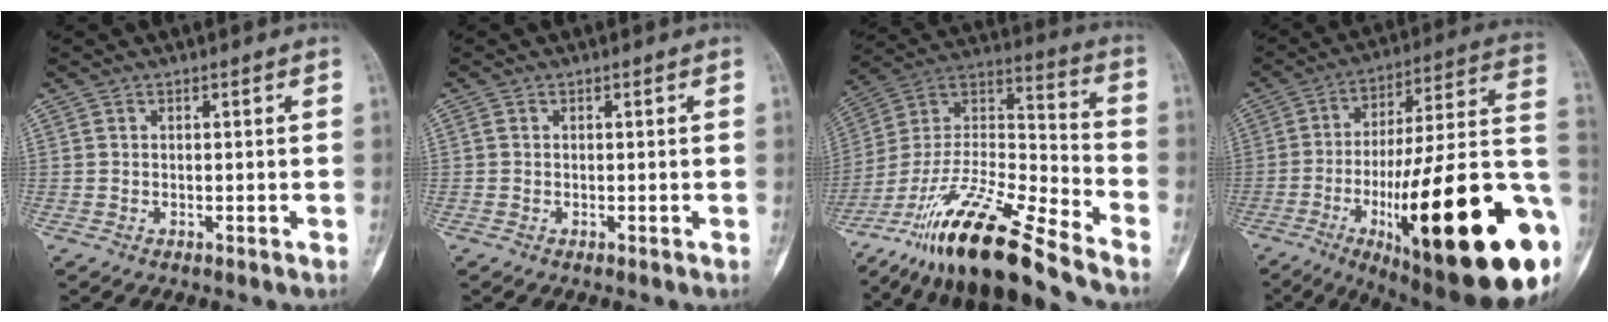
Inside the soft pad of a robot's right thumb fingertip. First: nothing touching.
{"total": 0.5, "force": [0.0, 0.4, 0.3], "torque": [-0.010, -0.001, -0.002]}
{"total": 22.2, "force": [-17.0, 3.2, 13.9], "torque": [-0.288, 0.059, -0.317]}
{"total": 36.7, "force": [-10.7, 9.1, 33.9], "torque": [-0.427, 0.029, -0.161]}